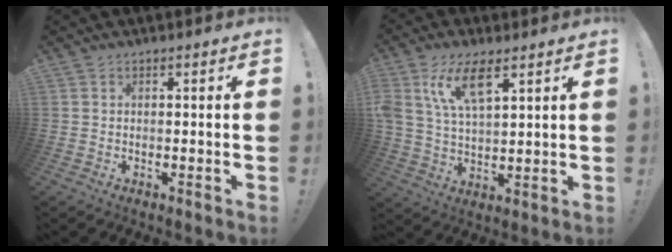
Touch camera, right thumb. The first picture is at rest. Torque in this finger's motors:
{"motor_torque": [1.04, 1.17, 1.04, 0.12, 0.11]}